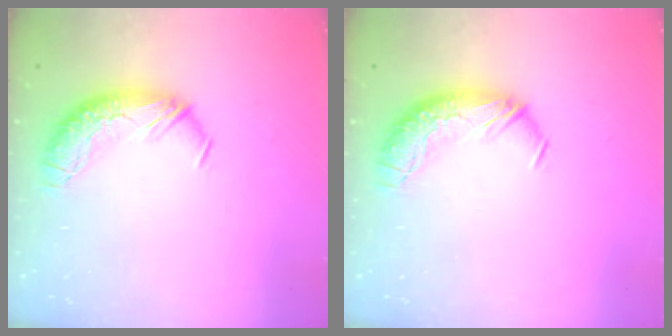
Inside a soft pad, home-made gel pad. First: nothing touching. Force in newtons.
{"total": 0.0}